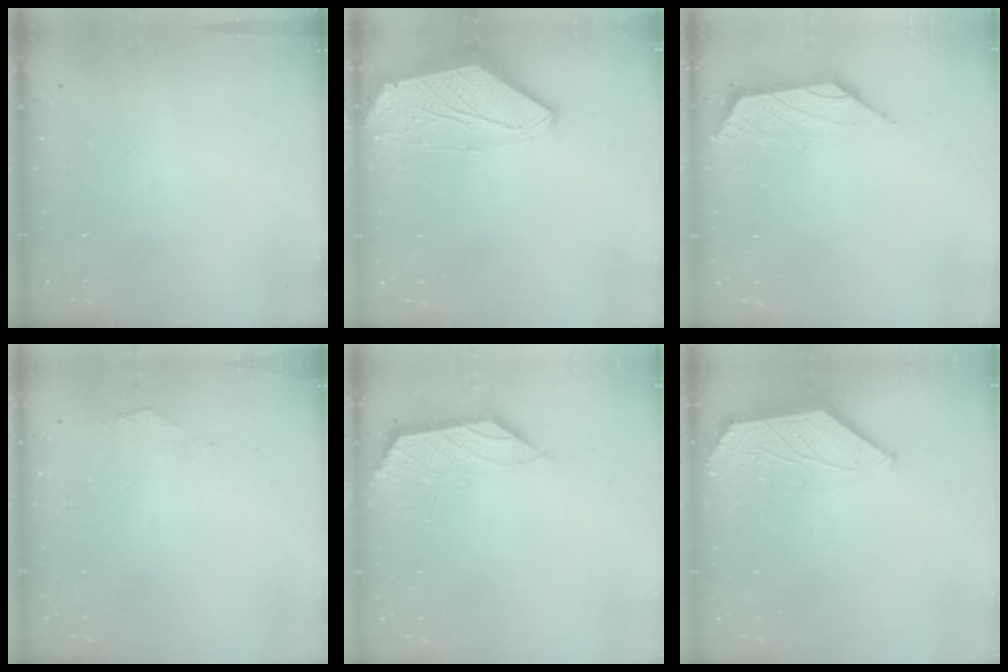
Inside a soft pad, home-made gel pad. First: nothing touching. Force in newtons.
{"total": 0.0}
{"total": 1.5, "press": 1.4, "slide": 0.6}
{"total": 2.6, "press": 2.6, "slide": 0.5}
{"total": 0.9, "press": 0.8, "slide": 0.4}
{"total": 1.1, "press": 1.1, "slide": 0.2}